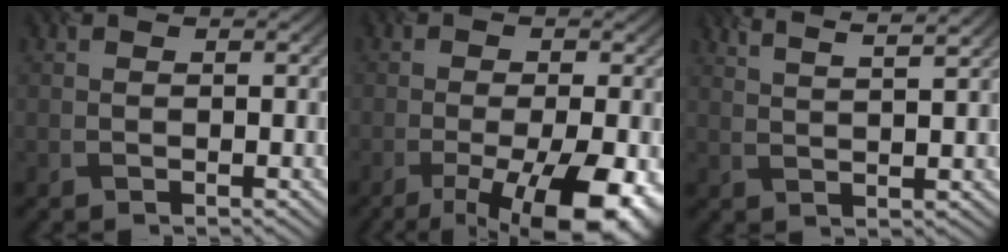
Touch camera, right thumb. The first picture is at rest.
{"total": 12.8, "force": [-6.8, 4.4, 9.9], "torque": [-0.161, -0.011, -0.087]}
{"total": 5.4, "force": [4.6, 0.5, 2.8], "torque": [-0.045, 0.026, 0.064]}